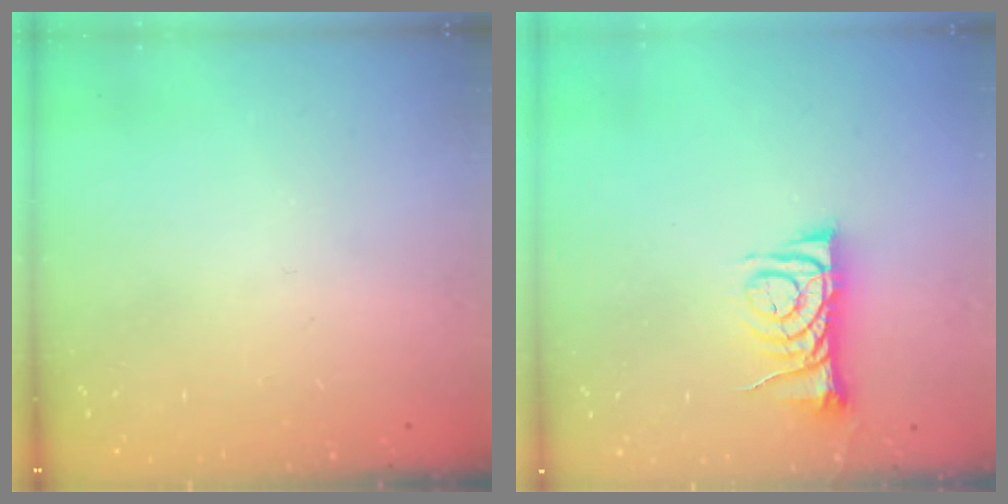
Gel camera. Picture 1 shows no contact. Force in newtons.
{"total": 6.7, "press": 6.7, "slide": 0.7}